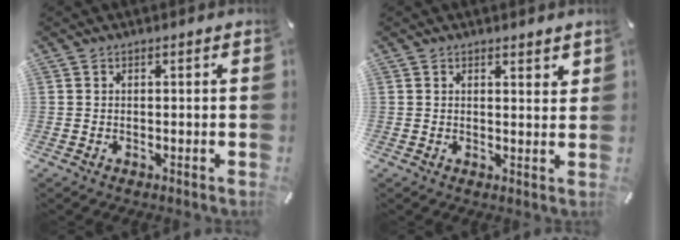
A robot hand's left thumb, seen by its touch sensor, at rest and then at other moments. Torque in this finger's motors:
{"motor_torque": [0.11, -0.26, 0.04, 0.08, -0.01]}